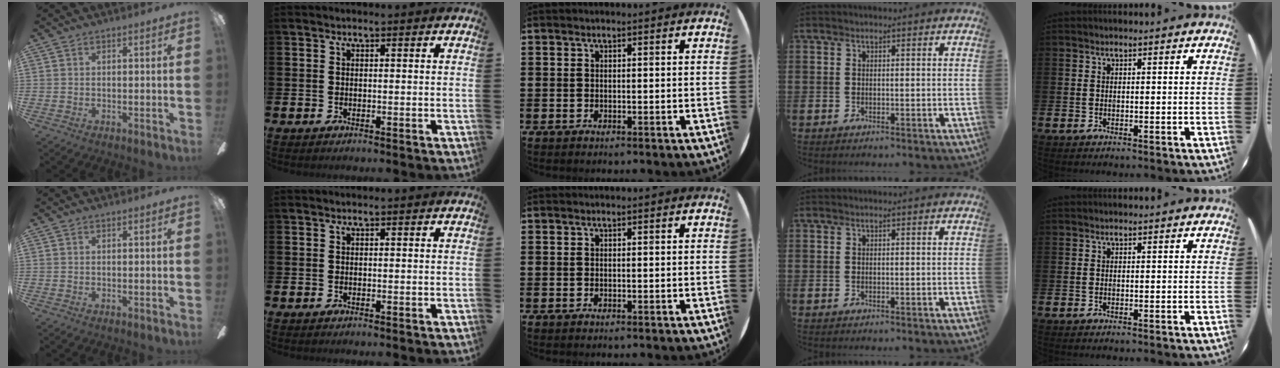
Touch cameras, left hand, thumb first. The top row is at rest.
{}